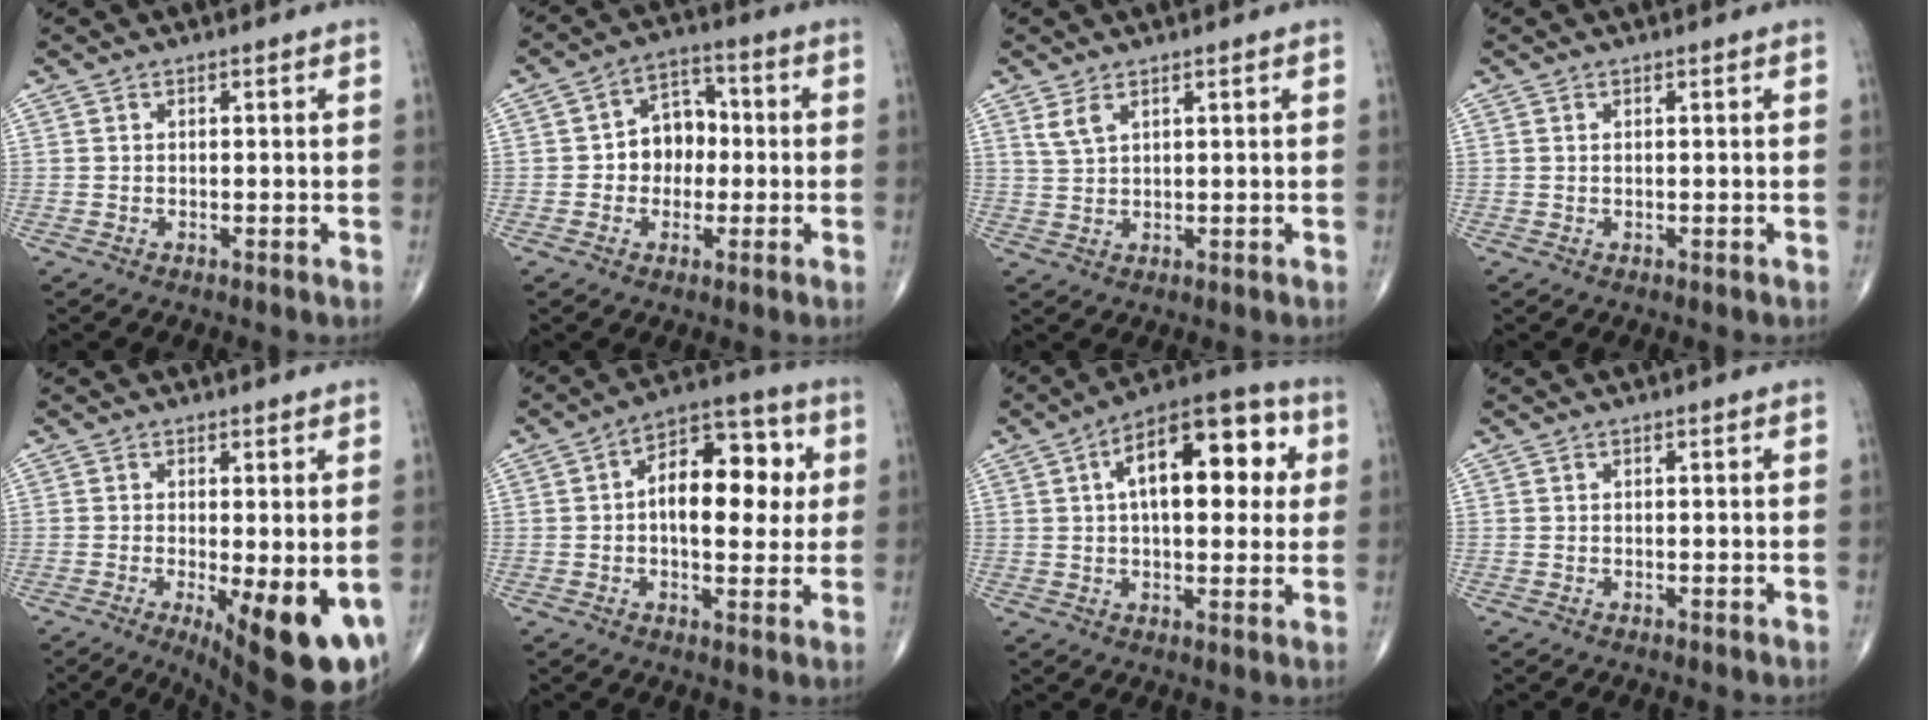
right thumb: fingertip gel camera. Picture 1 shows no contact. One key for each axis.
{"total": 8.3, "fx": -0.4, "fy": 6.5, "fz": 5.0, "tx": -0.039, "ty": 0.028, "tz": -0.017}
{"total": 2.7, "fx": 1.6, "fy": 1.1, "fz": 1.9, "tx": -0.041, "ty": -0.002, "tz": 0.042}
{"total": 0.0}
{"total": 13.3, "fx": -3.9, "fy": 3.8, "fz": 12.2, "tx": -0.138, "ty": -0.021, "tz": -0.042}
{"total": 14.7, "fx": 1.7, "fy": 8.0, "fz": 12.2, "tx": -0.145, "ty": 0.022, "tz": 0.015}
{"total": 18.5, "fx": 4.5, "fy": 9.0, "fz": 15.5, "tx": -0.189, "ty": 0.021, "tz": 0.054}
{"total": 0.0}